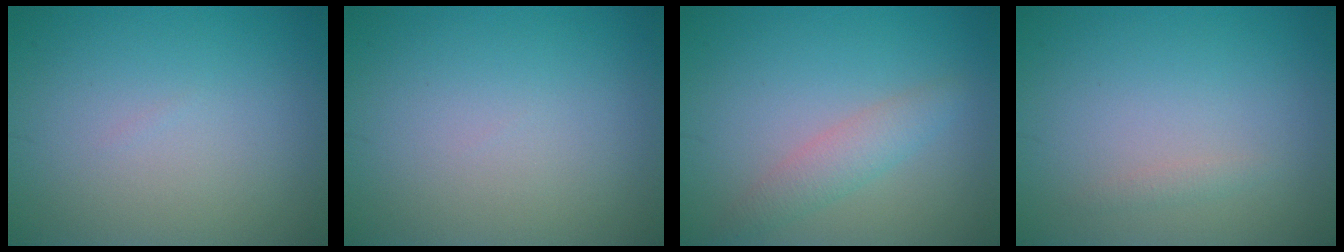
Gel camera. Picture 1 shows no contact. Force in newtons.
{"total": 0.0}
{"total": 2.3, "press": 2.3, "slide": 0.0}
{"total": 0.7, "press": 0.7, "slide": 0.0}